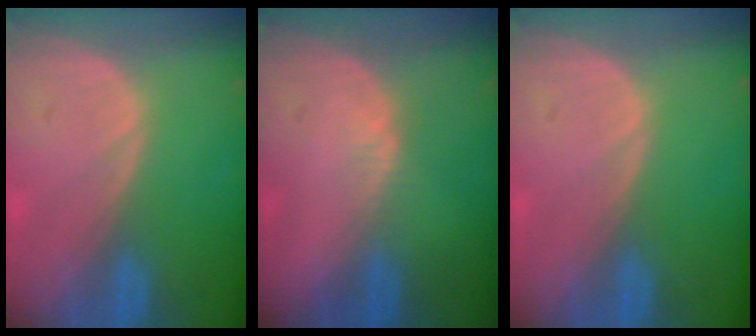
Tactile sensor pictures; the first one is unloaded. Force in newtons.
{"total": 1.2, "press": 0.9, "slide": 0.8}
{"total": 0.0}